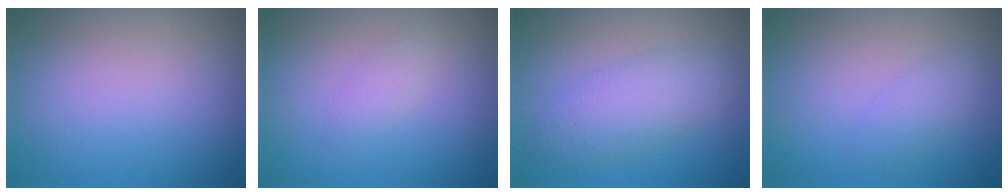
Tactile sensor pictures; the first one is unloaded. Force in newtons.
{"total": 1.2, "press": 1.2, "slide": 0.1}
{"total": 4.2, "press": 4.2, "slide": 0.0}
{"total": 0.7, "press": 0.7, "slide": 0.1}